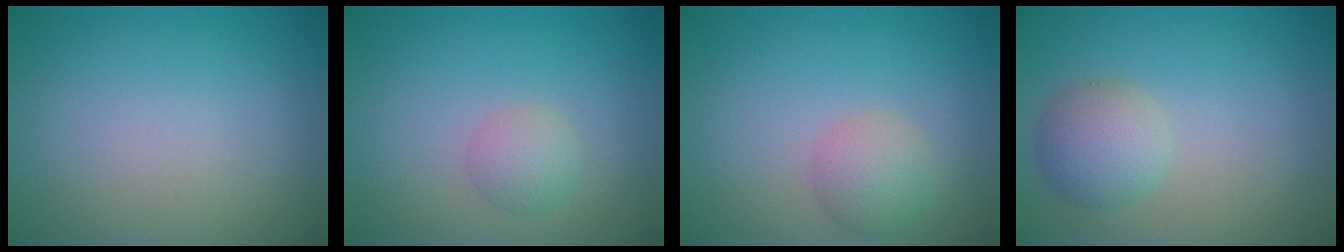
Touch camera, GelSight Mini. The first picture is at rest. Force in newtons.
{"total": 1.8, "press": 1.8, "slide": 0.0}
{"total": 2.6, "press": 2.6, "slide": 0.1}
{"total": 3.0, "press": 3.0, "slide": 0.1}